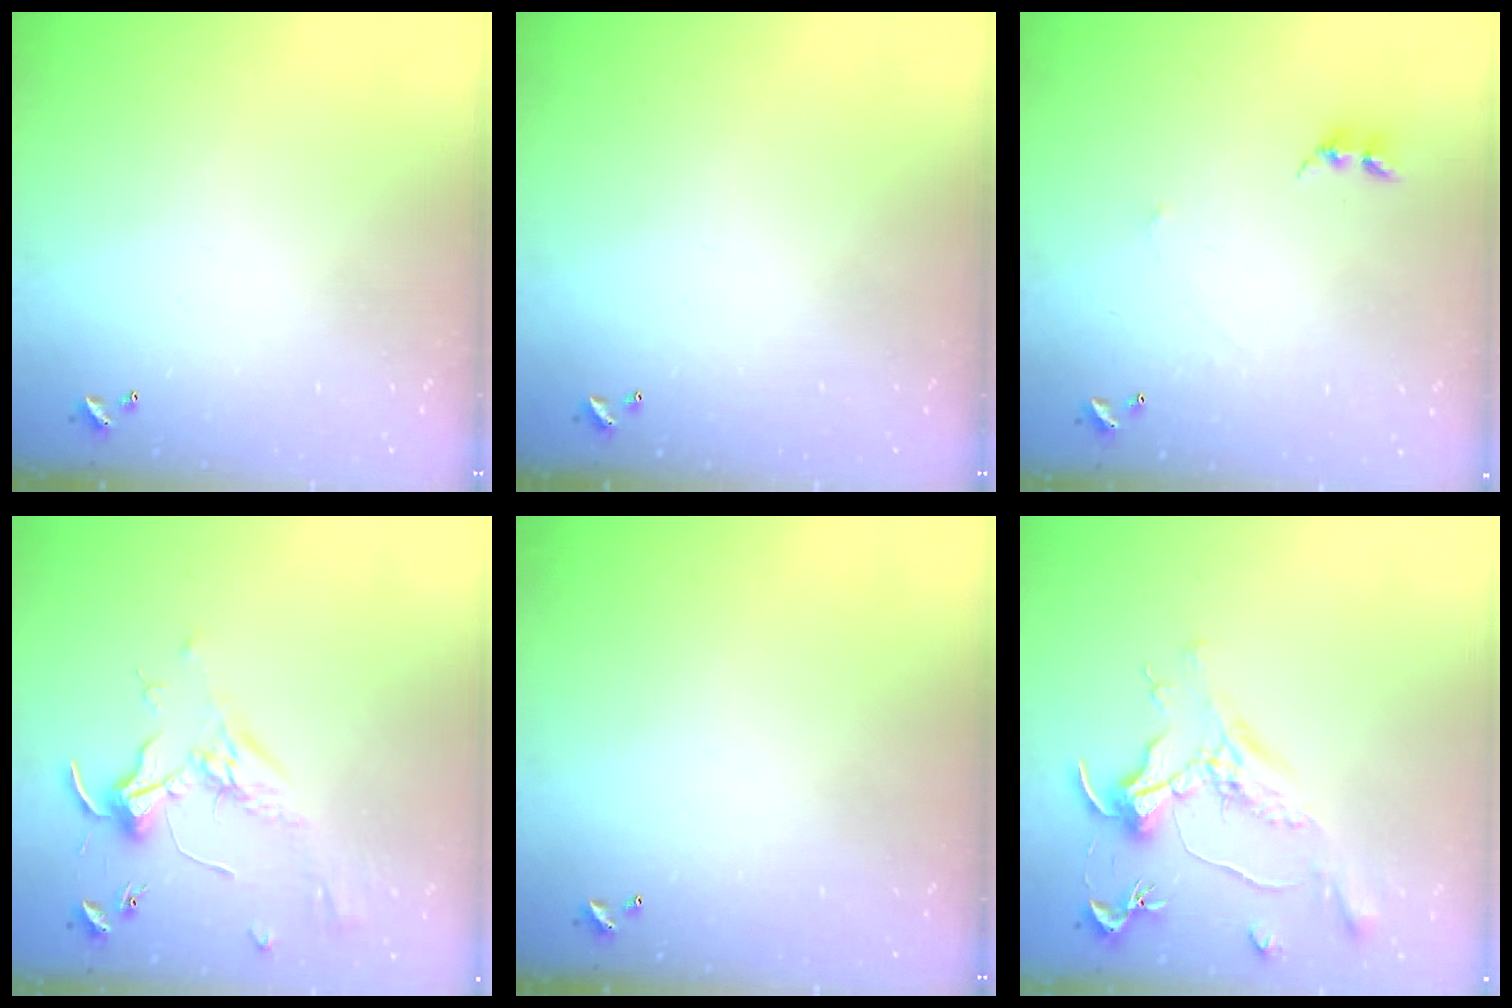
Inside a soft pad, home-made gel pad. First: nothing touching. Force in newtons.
{"total": 0.0}
{"total": 2.6, "press": 2.6, "slide": 0.3}
{"total": 1.7, "press": 1.5, "slide": 0.7}
{"total": 0.0}
{"total": 1.5, "press": 1.3, "slide": 0.8}